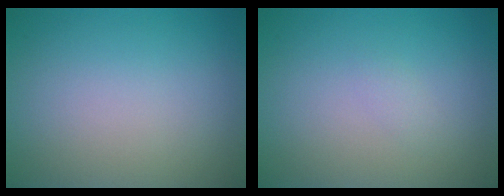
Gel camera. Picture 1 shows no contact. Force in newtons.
{"total": 0.6, "press": 0.6, "slide": 0.1}